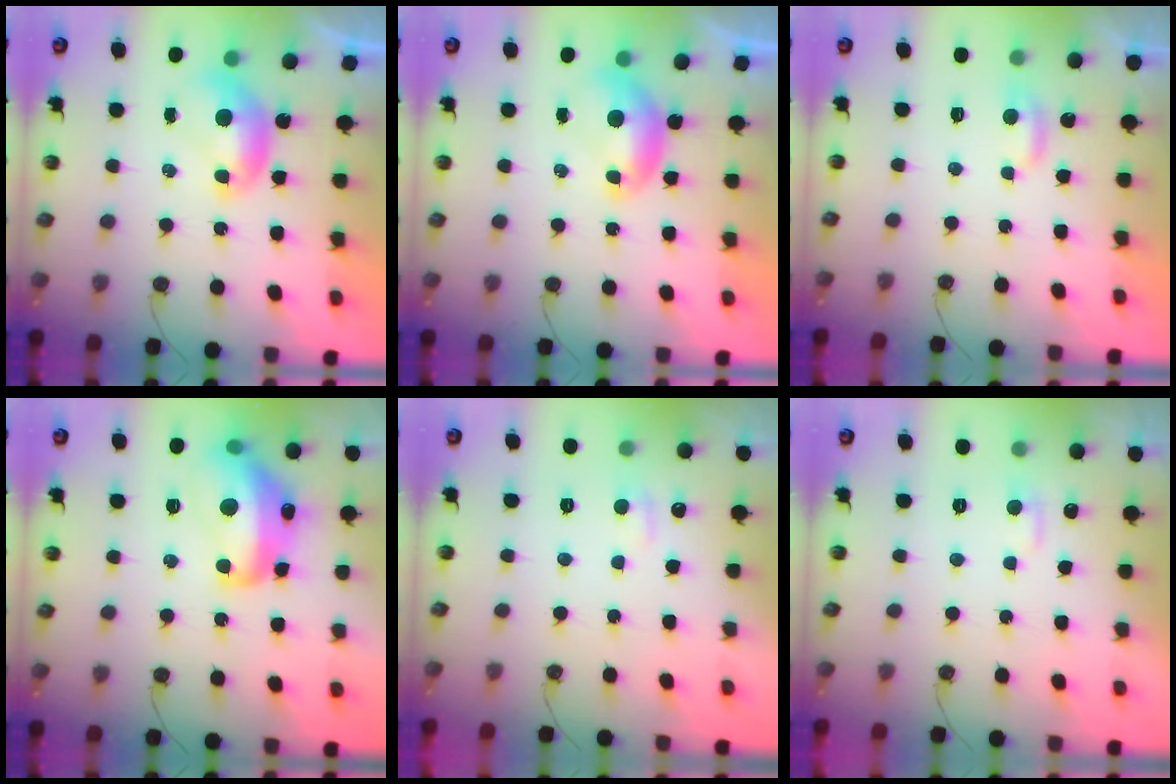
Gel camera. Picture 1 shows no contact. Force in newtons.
{"total": 0.0}
{"total": 2.9, "press": 2.9, "slide": 0.3}
{"total": 11.3, "press": 11.3, "slide": 1.1}
{"total": 1.3, "press": 1.2, "slide": 0.6}
{"total": 2.8, "press": 2.7, "slide": 0.5}